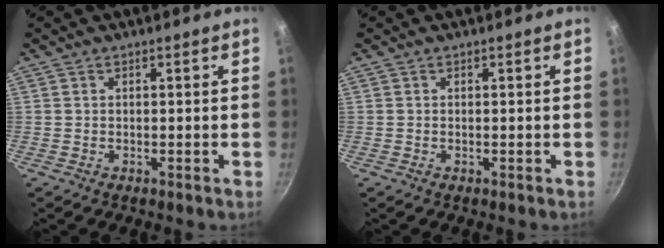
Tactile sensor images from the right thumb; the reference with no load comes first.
{"total": 0.0}